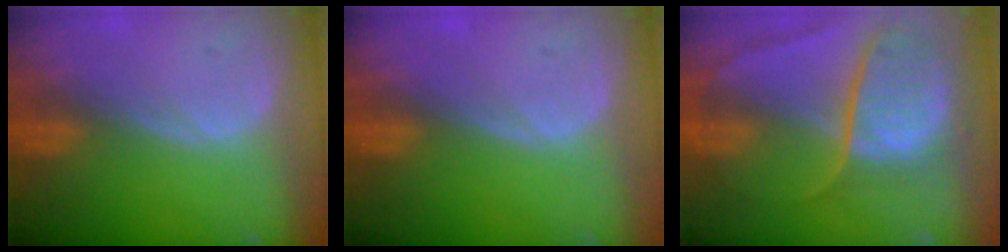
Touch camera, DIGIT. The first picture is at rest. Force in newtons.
{"total": 0.0}
{"total": 10.7, "press": 8.9, "slide": 5.9}